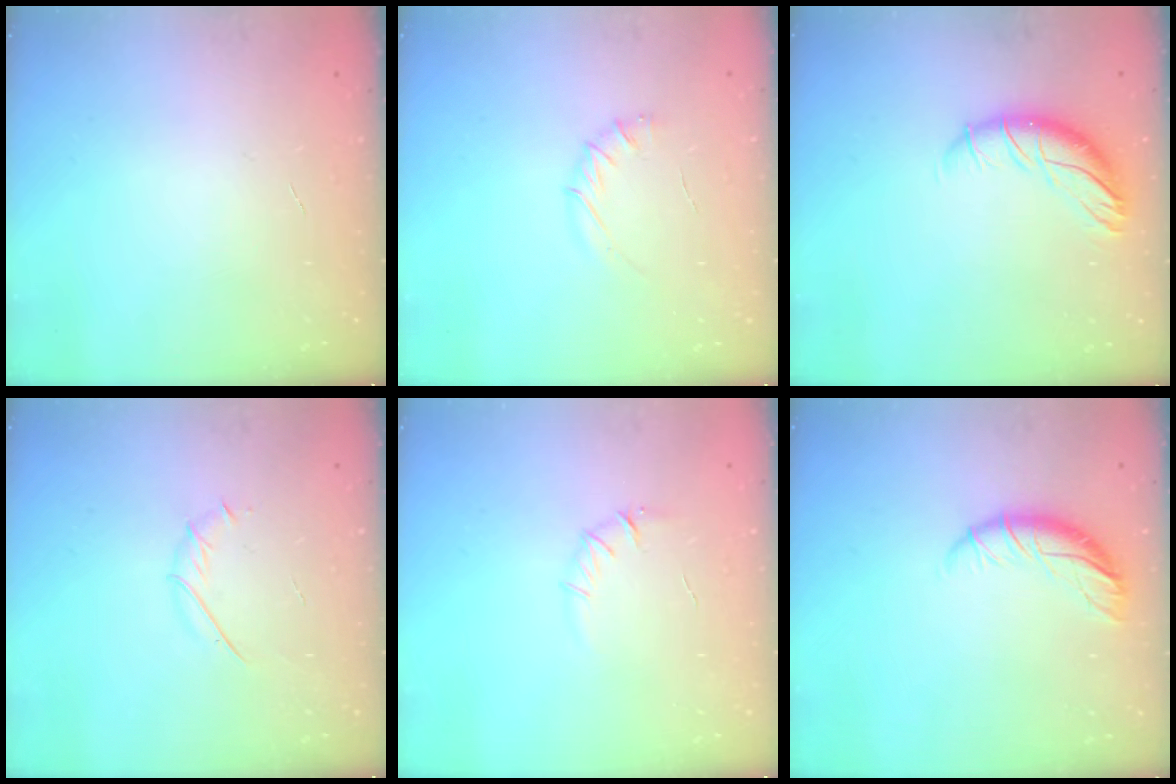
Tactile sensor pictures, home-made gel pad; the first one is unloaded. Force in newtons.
{"total": 3.9, "press": 3.8, "slide": 1.1}
{"total": 10.9, "press": 10.6, "slide": 2.6}
{"total": 2.7, "press": 2.6, "slide": 0.8}
{"total": 4.7, "press": 4.4, "slide": 1.5}
{"total": 9.1, "press": 9.1, "slide": 0.9}